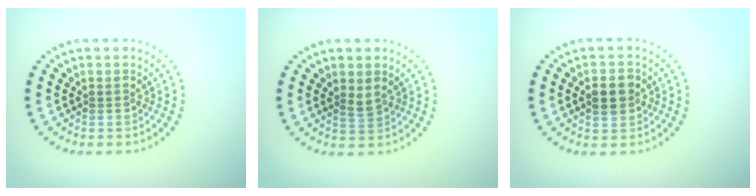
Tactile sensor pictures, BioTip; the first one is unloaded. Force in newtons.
{"total": 1.2, "press": 1.0, "slide": 0.7}
{"total": 2.7, "press": 2.7, "slide": 0.2}